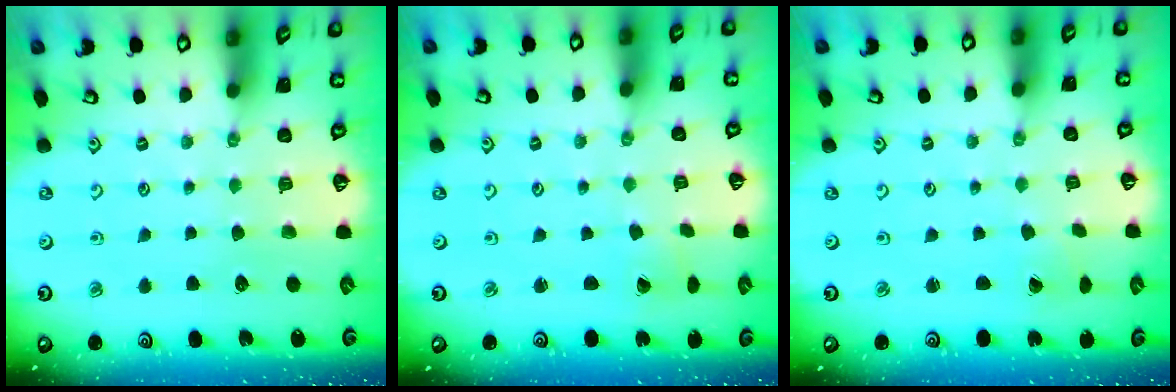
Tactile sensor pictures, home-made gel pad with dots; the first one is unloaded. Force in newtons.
{"total": 0.7, "press": 0.7, "slide": 0.1}
{"total": 0.7, "press": 0.5, "slide": 0.4}